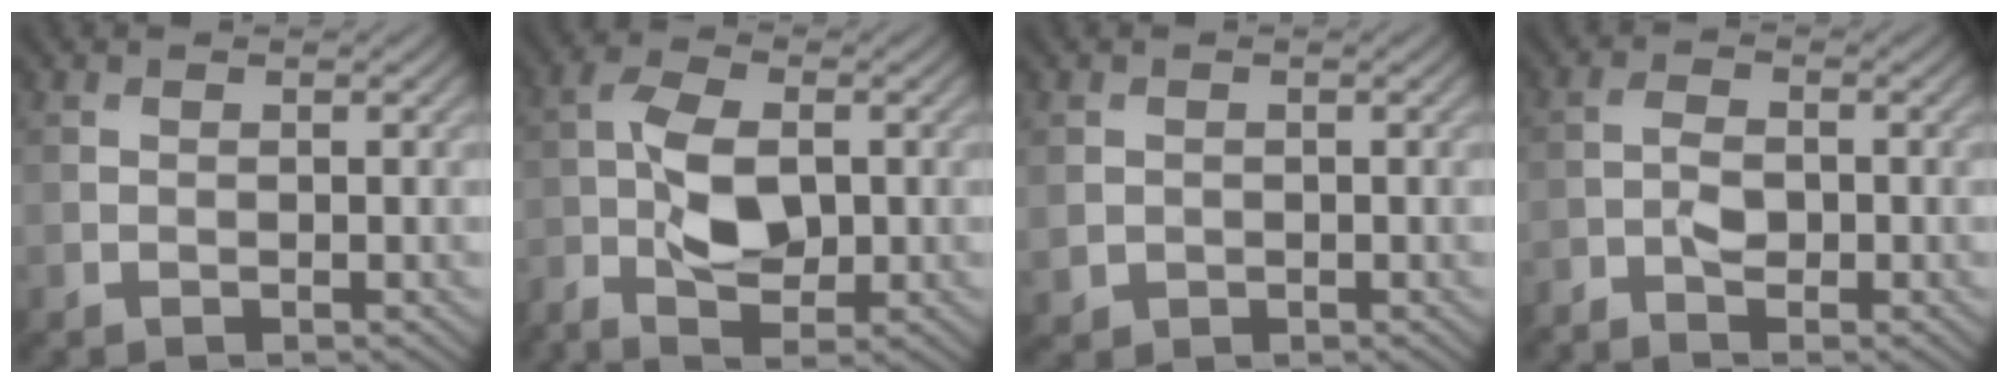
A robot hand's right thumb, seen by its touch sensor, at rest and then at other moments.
{"total": 6.4, "force": [-1.5, 3.1, 5.4], "torque": [-0.122, 0.004, -0.034]}
{"total": 1.7, "force": [0.0, 1.7, 0.4], "torque": [-0.015, -0.008, 0.002]}
{"total": 2.8, "force": [-1.7, 1.0, 1.9], "torque": [-0.042, 0.002, -0.040]}